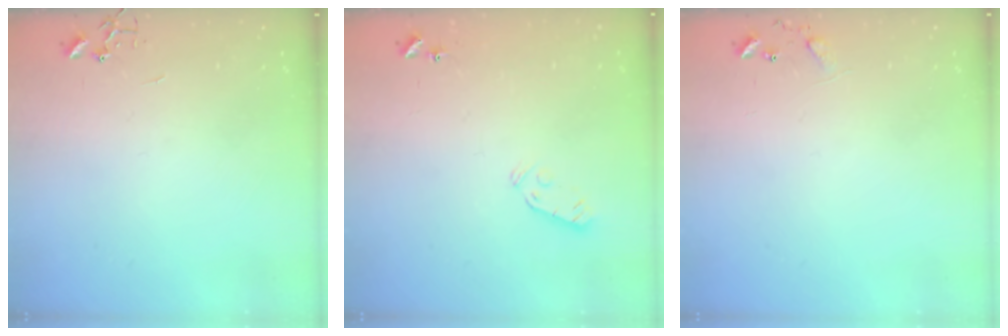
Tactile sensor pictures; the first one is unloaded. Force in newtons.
{"total": 3.9, "press": 3.8, "slide": 0.9}
{"total": 8.0, "press": 8.0, "slide": 0.4}